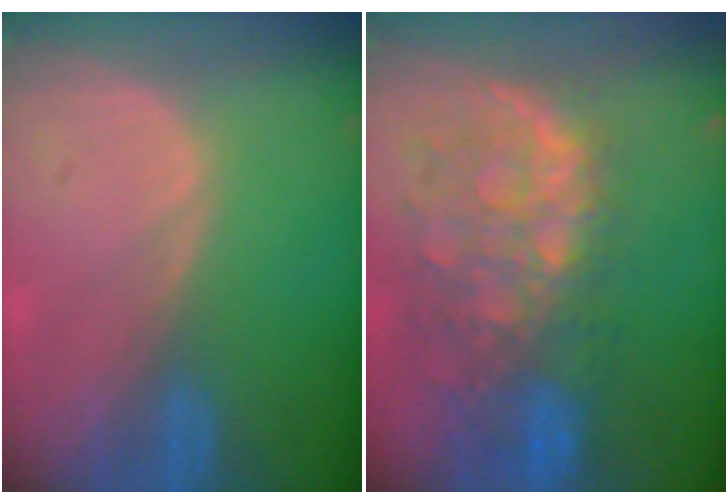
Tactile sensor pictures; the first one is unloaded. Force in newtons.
{"total": 11.1, "press": 9.6, "slide": 5.6}